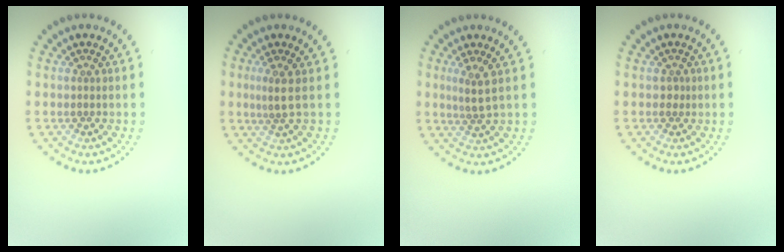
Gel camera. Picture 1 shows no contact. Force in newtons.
{"total": 1.7, "press": 1.1, "slide": 1.3}
{"total": 1.8, "press": 1.3, "slide": 1.3}
{"total": 0.6, "press": 0.5, "slide": 0.3}